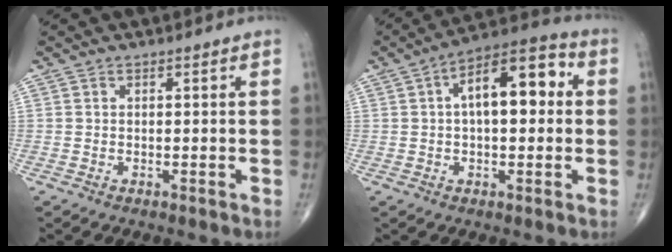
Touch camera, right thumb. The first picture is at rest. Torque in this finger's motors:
{"motor_torque": [0.92, 2.63, 1.00, -0.13, 0.16]}